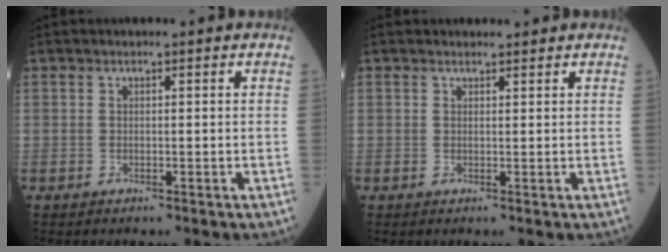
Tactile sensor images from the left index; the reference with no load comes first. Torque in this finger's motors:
{"motor_torque": [0.15, -0.13, -0.02, -0.01]}